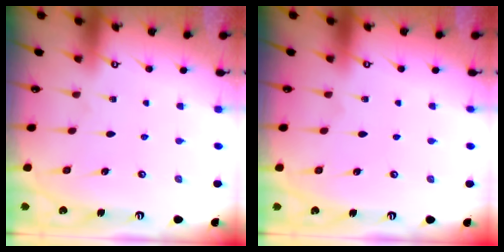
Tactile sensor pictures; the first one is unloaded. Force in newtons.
{"total": 0.0}